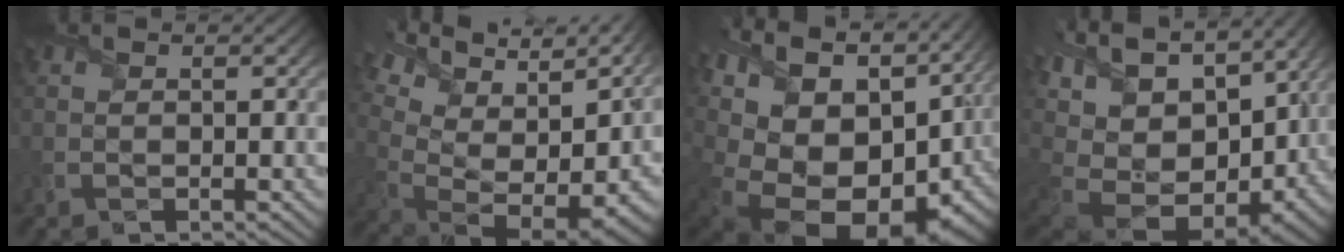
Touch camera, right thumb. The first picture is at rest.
{"total": 15.5, "force": [4.5, 9.4, 11.5], "torque": [-0.189, 0.026, 0.139]}
{"total": 18.6, "force": [-1.1, 12.8, 13.4], "torque": [-0.258, -0.025, 0.034]}
{"total": 17.1, "force": [0.8, 10.4, 13.5], "torque": [-0.268, -0.018, 0.062]}